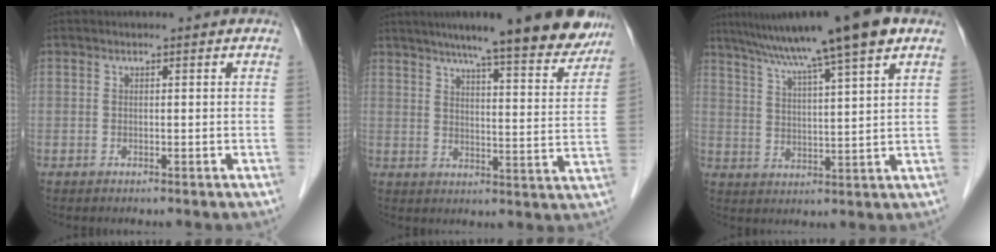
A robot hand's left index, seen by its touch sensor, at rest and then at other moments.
{"total": 19.0, "force": [15.9, 2.2, 10.2], "torque": [-0.133, 0.005, 0.202]}
{"total": 14.6, "force": [10.4, -0.5, 10.1], "torque": [-0.168, 0.030, 0.159]}